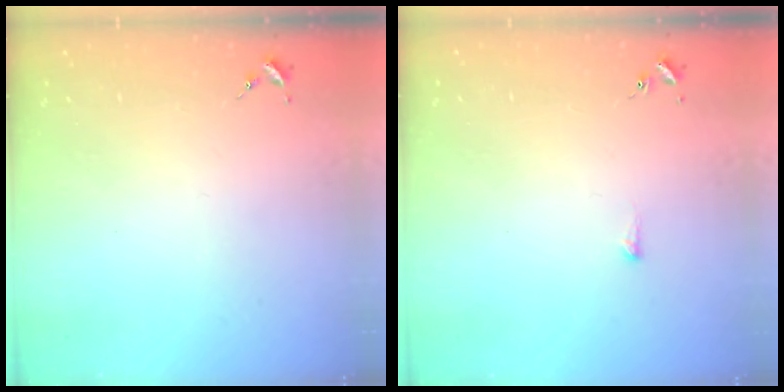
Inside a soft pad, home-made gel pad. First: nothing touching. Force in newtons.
{"total": 3.4, "press": 3.4, "slide": 0.6}